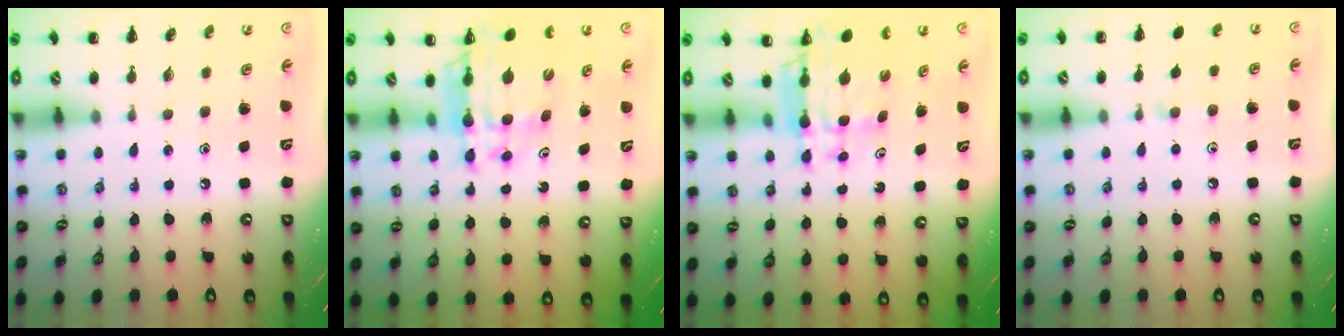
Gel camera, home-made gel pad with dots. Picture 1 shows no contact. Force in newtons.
{"total": 12.6, "press": 12.1, "slide": 3.5}
{"total": 9.1, "press": 8.5, "slide": 3.3}
{"total": 5.1, "press": 4.9, "slide": 1.6}